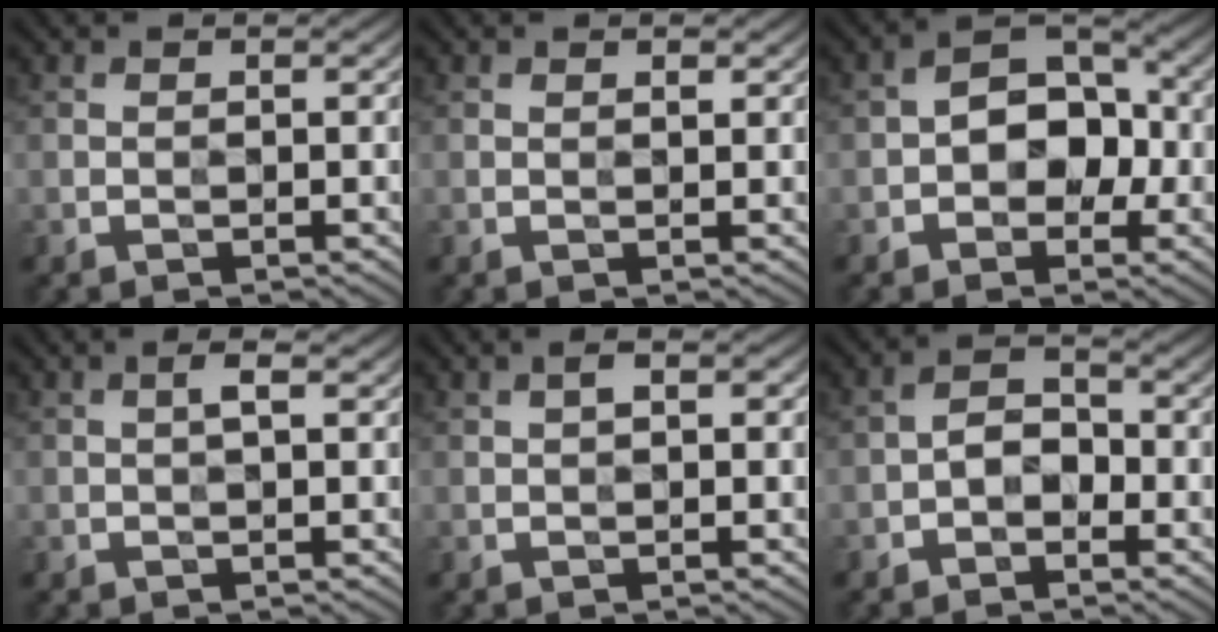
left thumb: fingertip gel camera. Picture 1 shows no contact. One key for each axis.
{"total": 0.5, "fx": 0.5, "fy": 0.3, "fz": 0.0, "tx": -0.001, "ty": -0.003, "tz": 0.007}
{"total": 6.5, "fx": -1.1, "fy": 4.7, "fz": 4.3, "tx": -0.050, "ty": 0.008, "tz": -0.030}
{"total": 1.0, "fx": 0.3, "fy": 0.2, "fz": 0.9, "tx": -0.022, "ty": 0.003, "tz": 0.006}
{"total": 1.6, "fx": 0.6, "fy": 0.8, "fz": 1.2, "tx": -0.019, "ty": 0.003, "tz": 0.009}
{"total": 3.0, "fx": -1.3, "fy": 2.1, "fz": 1.6, "tx": -0.026, "ty": 0.009, "tz": -0.033}